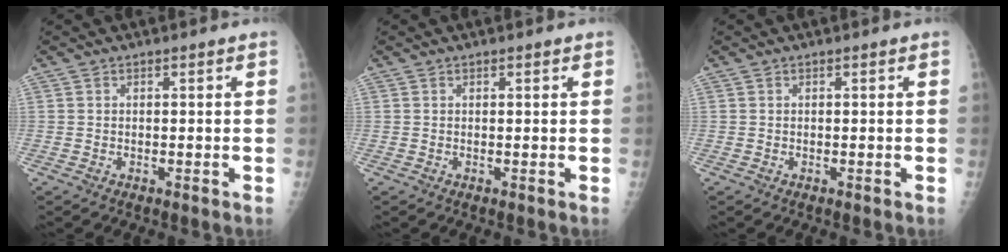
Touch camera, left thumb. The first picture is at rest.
{"total": 0.6, "force": [0.3, 0.1, 0.4], "torque": [-0.008, 0.000, 0.005]}
{"total": 0.0}